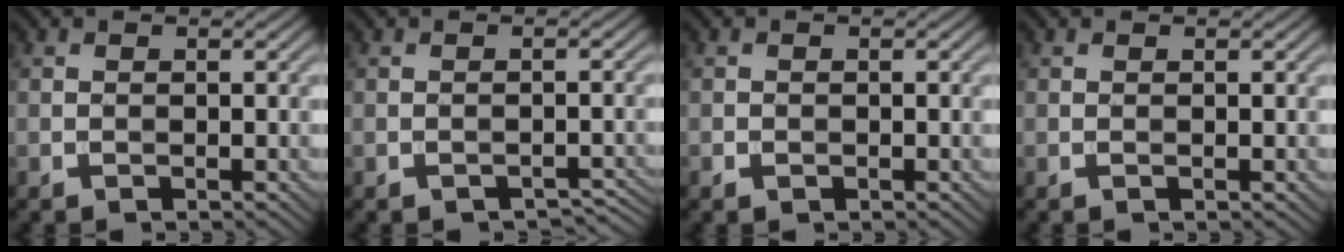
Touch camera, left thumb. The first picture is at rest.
{"total": 2.0, "force": [-1.6, 0.9, 0.9], "torque": [-0.020, 0.004, -0.015]}
{"total": 0.6, "force": [-0.2, 0.6, 0.3], "torque": [-0.005, -0.001, -0.006]}
{"total": 0.0}